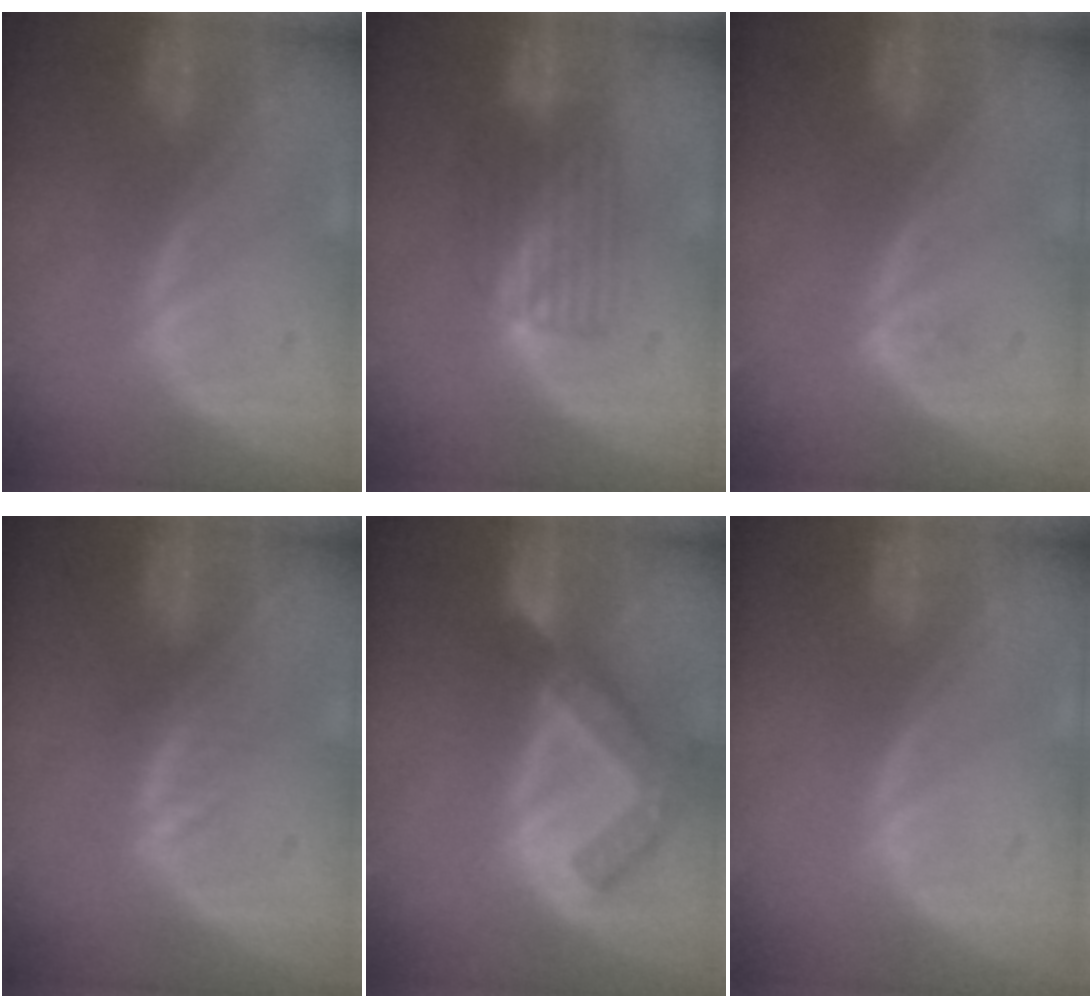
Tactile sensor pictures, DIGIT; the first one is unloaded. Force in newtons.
{"total": 4.3, "press": 4.2, "slide": 1.1}
{"total": 1.2, "press": 0.8, "slide": 0.8}
{"total": 2.0, "press": 2.0, "slide": 0.2}
{"total": 7.5, "press": 6.5, "slide": 3.8}
{"total": 0.0}